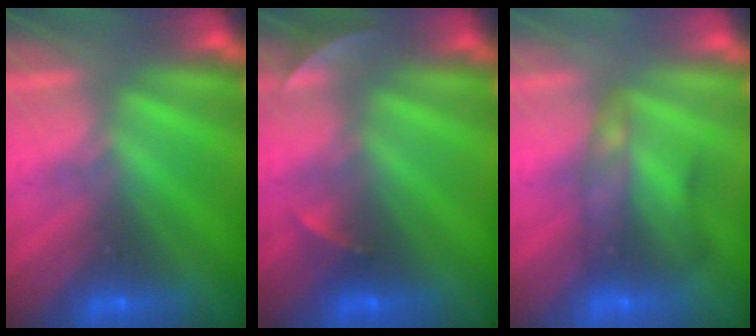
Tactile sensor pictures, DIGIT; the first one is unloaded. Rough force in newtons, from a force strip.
{"total": 1.9}
{"total": 2.1}